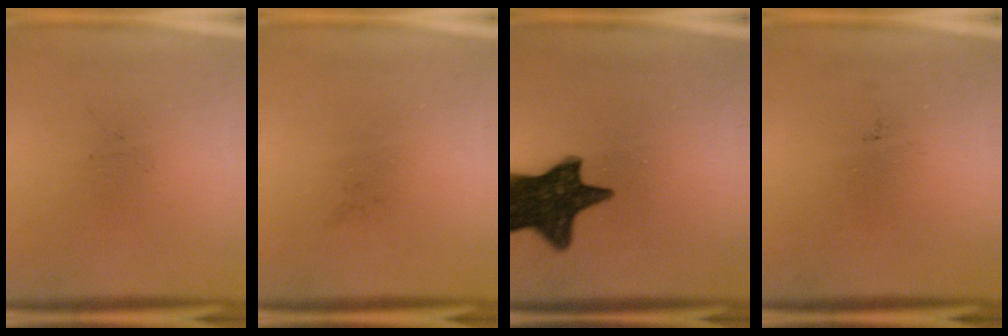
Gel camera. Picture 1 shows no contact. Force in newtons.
{"total": 0.0}
{"total": 15.0}
{"total": 0.0}